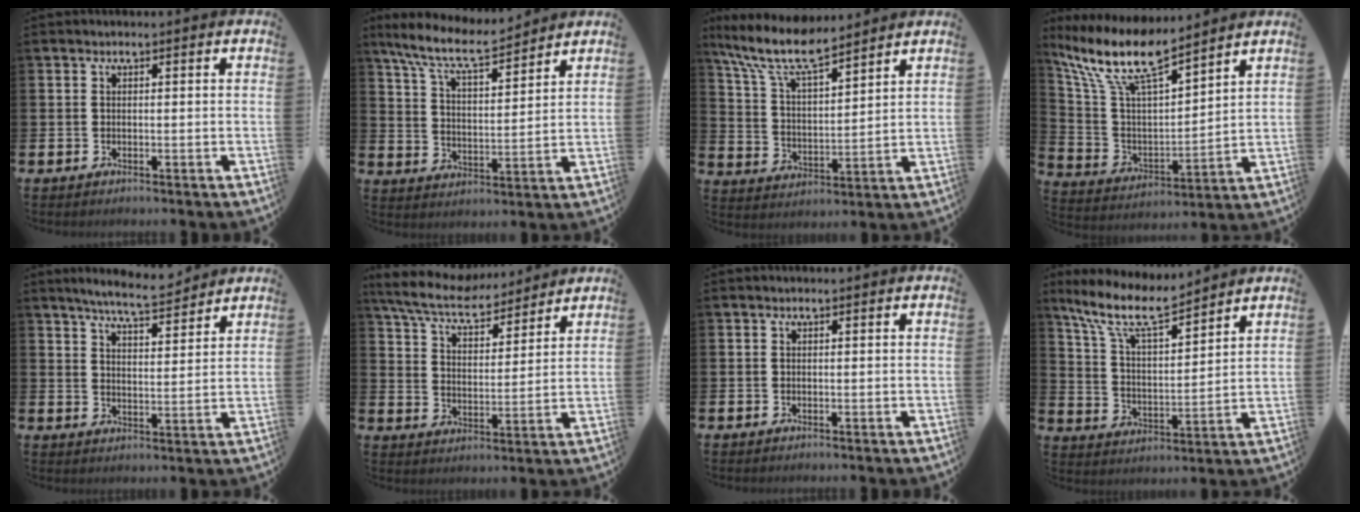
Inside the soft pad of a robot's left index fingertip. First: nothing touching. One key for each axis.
{"total": 8.8, "fx": 7.9, "fy": 1.5, "fz": 3.5, "tx": -0.103, "ty": -0.043, "tz": 0.142}
{"total": 10.0, "fx": 8.5, "fy": 2.1, "fz": 4.8, "tx": -0.129, "ty": -0.036, "tz": 0.152}
{"total": 11.3, "fx": 9.3, "fy": 2.2, "fz": 5.9, "tx": -0.157, "ty": -0.050, "tz": 0.160}
{"total": 6.5, "fx": 6.2, "fy": 0.3, "fz": 1.8, "tx": -0.050, "ty": -0.029, "tz": 0.110}
{"total": 8.0, "fx": 7.3, "fy": 1.8, "fz": 2.8, "tx": -0.089, "ty": -0.039, "tz": 0.130}
{"total": 0.0}
{"total": 9.6, "fx": 8.1, "fy": 2.2, "fz": 4.7, "tx": -0.127, "ty": -0.040, "tz": 0.144}